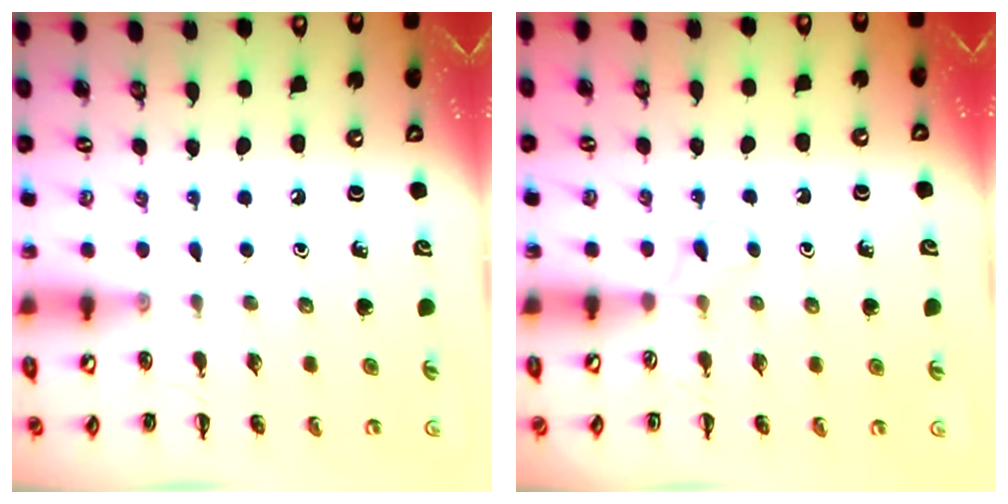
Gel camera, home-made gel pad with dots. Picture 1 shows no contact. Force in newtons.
{"total": 3.1, "press": 2.9, "slide": 1.1}